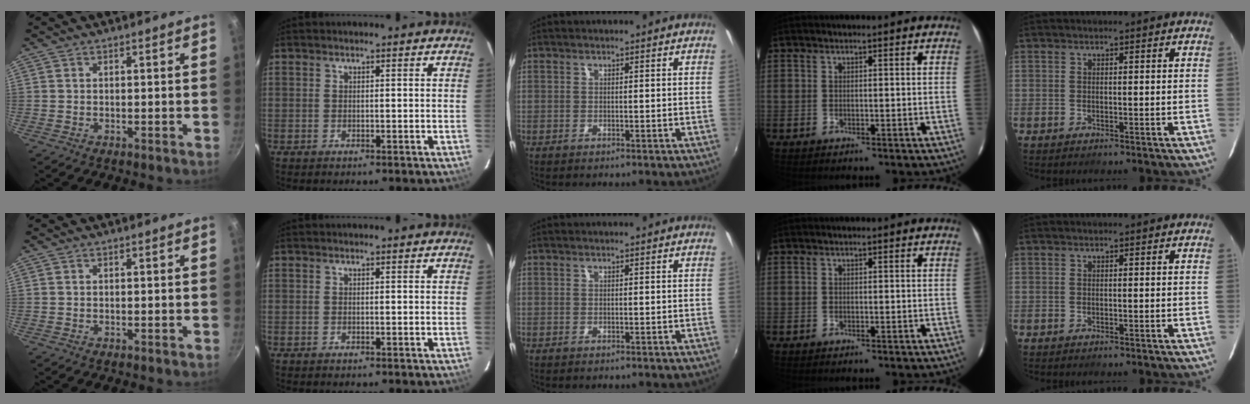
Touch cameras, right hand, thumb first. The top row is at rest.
{}